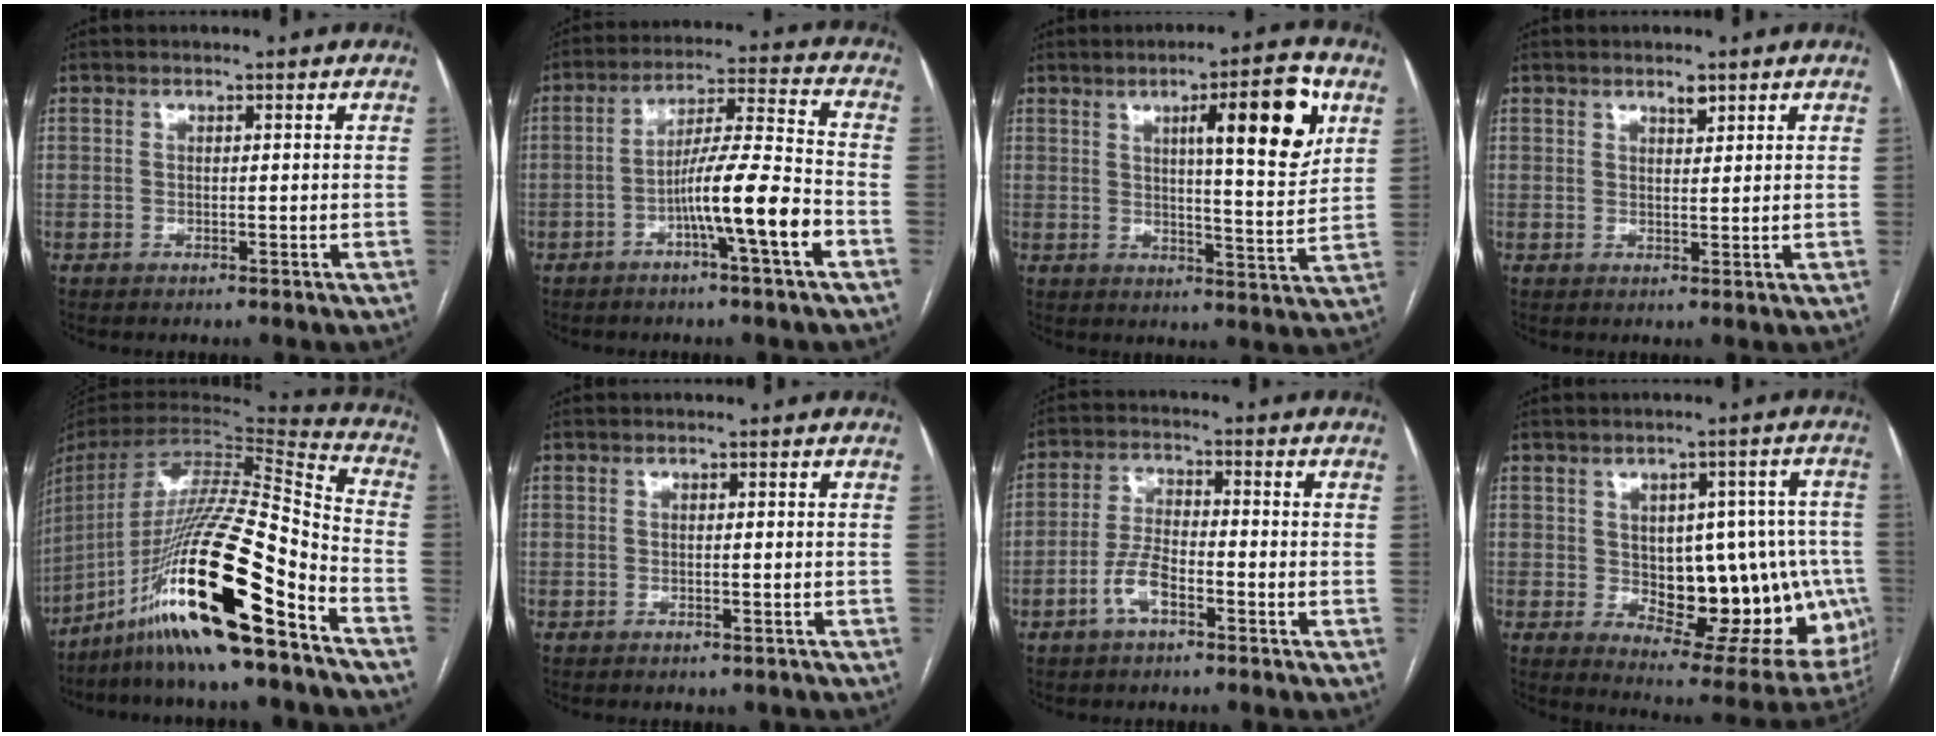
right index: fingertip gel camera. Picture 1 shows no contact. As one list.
[{"total": 11.0, "force": [-4.5, -0.4, 10.0], "torque": [-0.171, 0.010, -0.077]}, {"total": 12.7, "force": [5.2, 1.4, 11.5], "torque": [-0.160, 0.001, 0.070]}, {"total": 1.7, "force": [1.3, 0.5, 1.0], "torque": [-0.017, -0.001, 0.021]}, {"total": 25.8, "force": [-15.5, 1.5, 20.6], "torque": [-0.388, -0.026, -0.281]}, {"total": 1.1, "force": [-1.0, 0.4, 0.3], "torque": [-0.008, -0.002, -0.012]}, {"total": 5.6, "force": [-2.8, 2.1, 4.3], "torque": [-0.095, 0.009, -0.055]}, {"total": 19.3, "force": [-2.0, 9.6, 16.6], "torque": [-0.165, 0.023, 0.003]}]